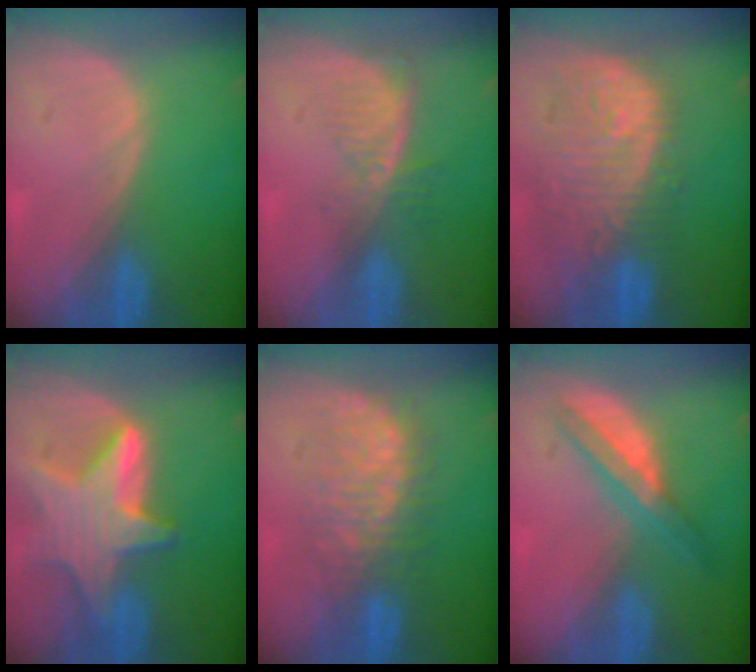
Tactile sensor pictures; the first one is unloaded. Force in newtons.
{"total": 5.7, "press": 4.9, "slide": 2.9}
{"total": 12.3, "press": 10.8, "slide": 5.9}
{"total": 9.1, "press": 9.1, "slide": 0.8}
{"total": 8.0, "press": 8.0, "slide": 0.2}
{"total": 5.5, "press": 5.2, "slide": 1.8}